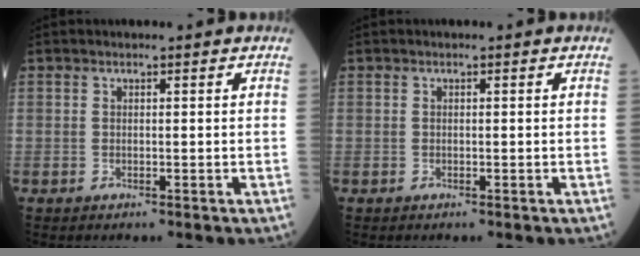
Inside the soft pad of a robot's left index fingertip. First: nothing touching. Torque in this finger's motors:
{"motor_torque": [0.00, 0.00, 0.00, 0.00]}